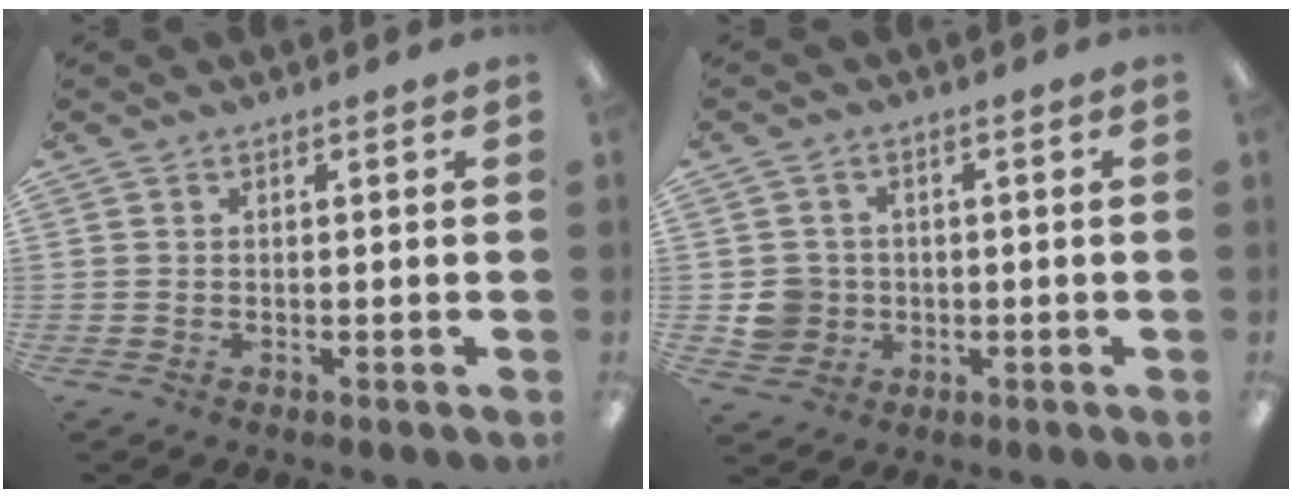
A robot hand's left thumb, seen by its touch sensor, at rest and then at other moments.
{"total": 6.1, "force": [-0.6, 5.9, 1.4], "torque": [-0.026, 0.012, -0.006]}